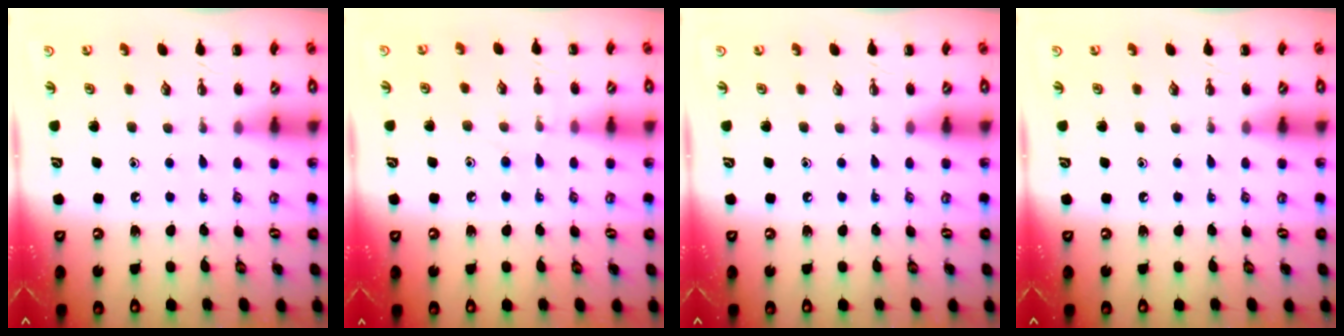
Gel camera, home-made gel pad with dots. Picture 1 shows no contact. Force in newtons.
{"total": 7.4, "press": 7.0, "slide": 2.5}
{"total": 0.0}
{"total": 0.0}